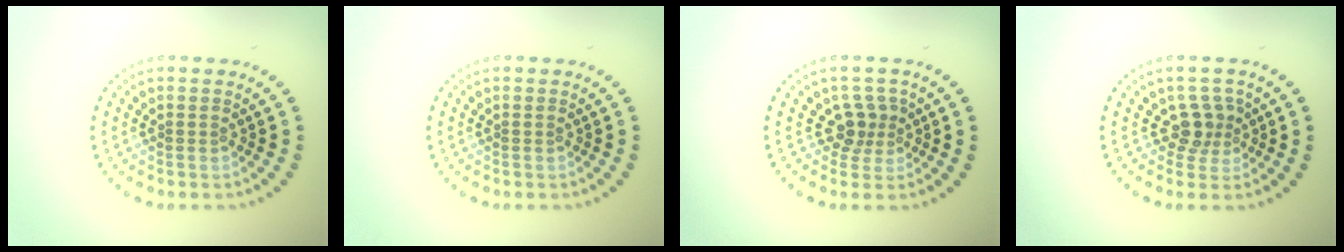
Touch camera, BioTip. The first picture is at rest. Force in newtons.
{"total": 0.0}
{"total": 2.4, "press": 1.8, "slide": 1.6}
{"total": 2.4, "press": 1.8, "slide": 1.6}